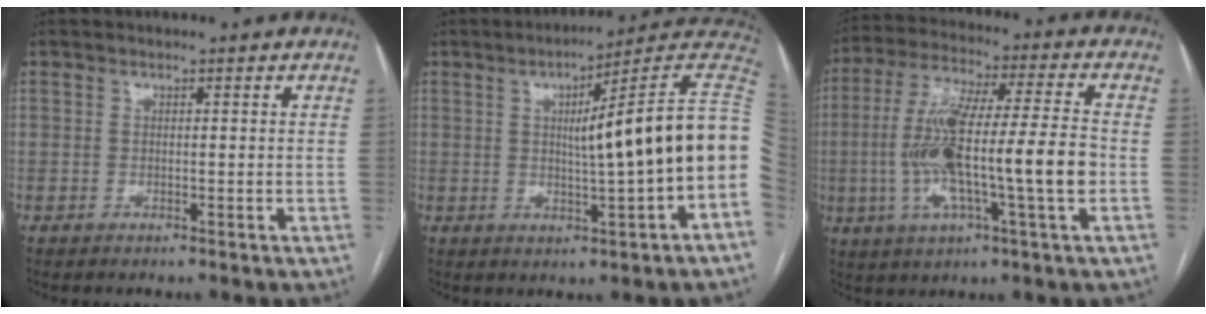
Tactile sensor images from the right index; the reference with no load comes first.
{"total": 15.6, "force": [1.1, -0.9, 15.5], "torque": [-0.193, 0.026, 0.008]}
{"total": 17.0, "force": [-2.5, 1.1, 16.7], "torque": [-0.322, 0.009, -0.047]}